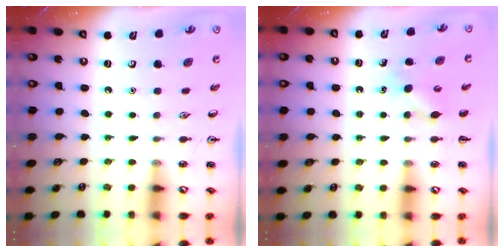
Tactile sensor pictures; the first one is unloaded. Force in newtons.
{"total": 4.1, "press": 3.9, "slide": 1.3}